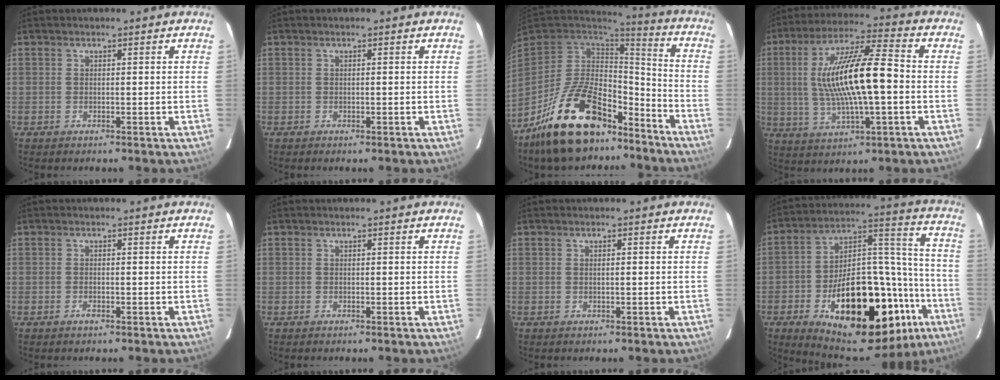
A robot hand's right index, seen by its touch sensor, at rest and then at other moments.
{"total": 0.0}
{"total": 23.0, "force": [-15.1, 10.7, 13.6], "torque": [-0.270, 0.004, -0.235]}
{"total": 16.8, "force": [-0.2, 3.6, 16.4], "torque": [-0.307, 0.010, -0.001]}
{"total": 1.0, "force": [-0.5, 0.4, 0.7], "torque": [-0.014, 0.000, -0.009]}
{"total": 0.0}
{"total": 0.6, "force": [0.0, 0.0, 0.6], "torque": [-0.014, 0.003, 0.000]}
{"total": 33.6, "force": [-15.8, 16.0, 25.0], "torque": [-0.374, 0.048, -0.217]}